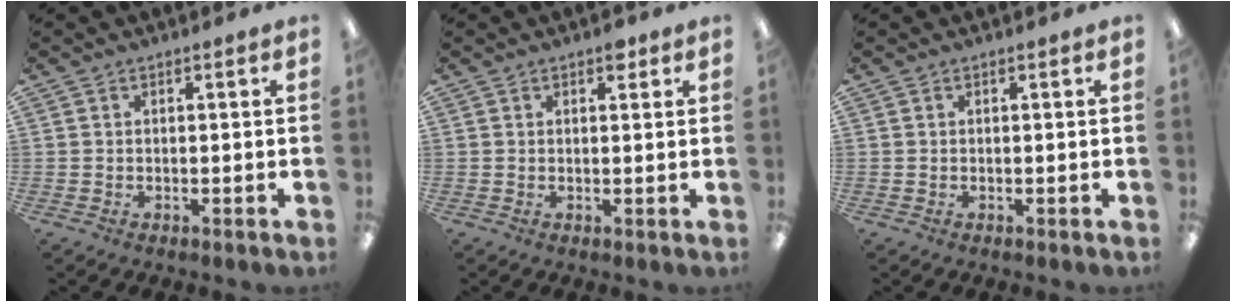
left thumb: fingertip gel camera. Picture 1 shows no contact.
{"total": 2.5, "force": [1.5, 1.3, 1.5], "torque": [-0.008, -0.005, 0.020]}
{"total": 0.0}